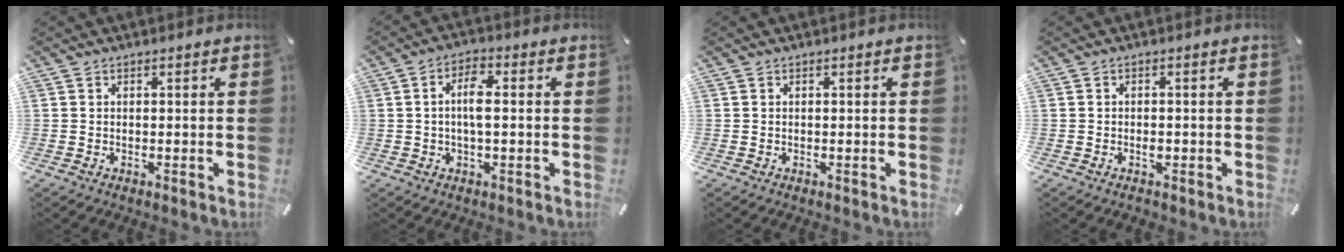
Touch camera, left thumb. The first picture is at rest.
{"total": 5.4, "force": [0.1, 2.2, 4.9], "torque": [-0.085, 0.006, -0.001]}
{"total": 0.0}
{"total": 1.6, "force": [-0.6, 1.0, 1.1], "torque": [-0.021, 0.002, -0.011]}